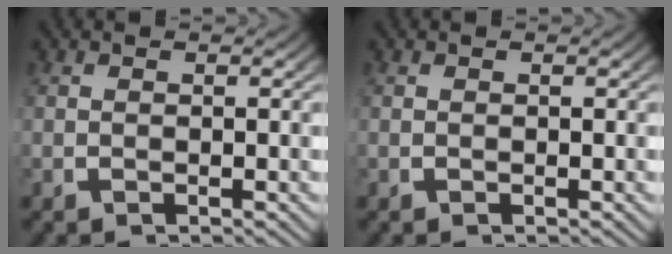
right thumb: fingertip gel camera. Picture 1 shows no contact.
{"total": 0.0}